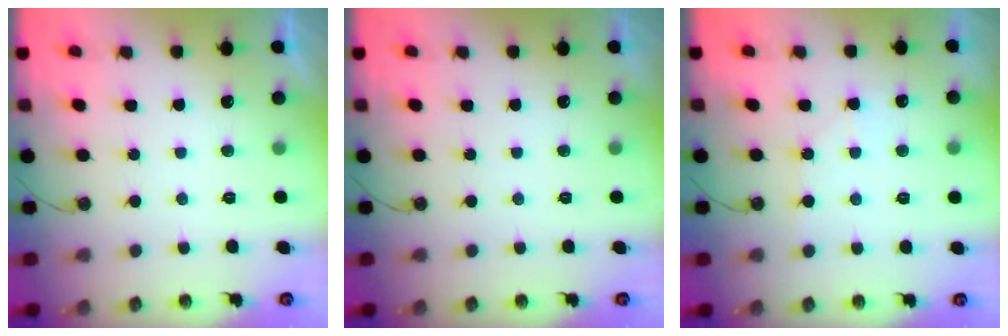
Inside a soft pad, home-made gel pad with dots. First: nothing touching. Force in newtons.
{"total": 0.0}
{"total": 4.6, "press": 4.6, "slide": 0.7}